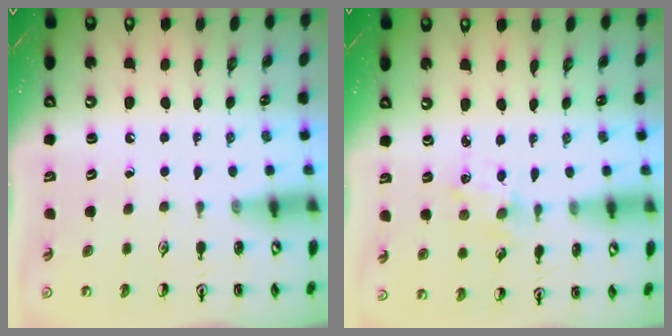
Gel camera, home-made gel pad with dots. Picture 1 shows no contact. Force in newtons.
{"total": 1.9, "press": 1.9, "slide": 0.3}